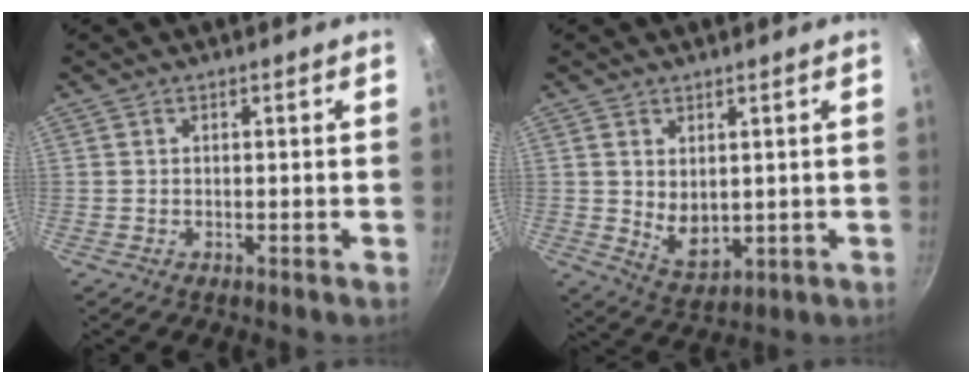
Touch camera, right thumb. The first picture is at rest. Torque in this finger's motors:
{"motor_torque": [-0.74, 0.41, 0.21, 0.21, 0.04]}